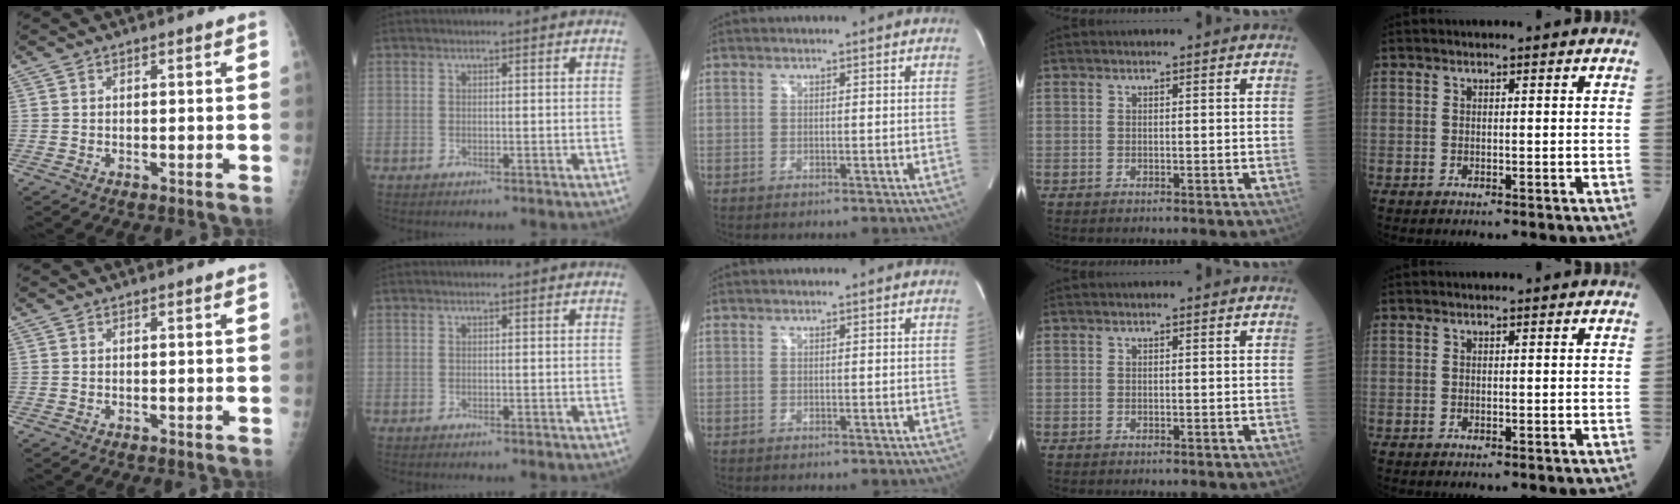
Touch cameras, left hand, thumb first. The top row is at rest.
{}